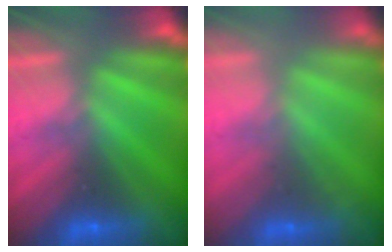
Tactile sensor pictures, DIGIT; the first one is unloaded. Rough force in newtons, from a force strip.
{"total": 2.4}